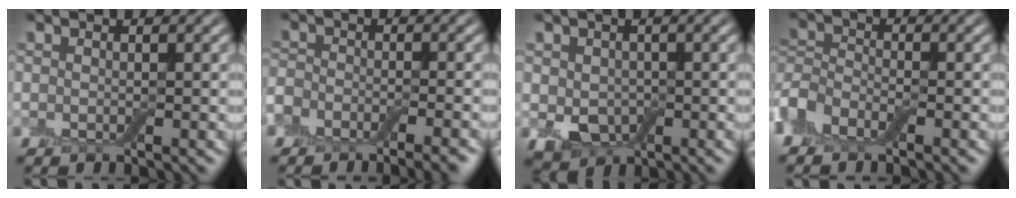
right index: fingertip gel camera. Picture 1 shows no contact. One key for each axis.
{"total": 7.6, "fx": -5.9, "fy": 3.3, "fz": 3.2, "tx": -0.029, "ty": -0.009, "tz": -0.083}
{"total": 3.2, "fx": -0.2, "fy": 2.6, "fz": 1.9, "tx": -0.036, "ty": -0.009, "tz": -0.002}
{"total": 3.7, "fx": -2.2, "fy": 2.2, "fz": 1.9, "tx": -0.040, "ty": -0.001, "tz": -0.060}